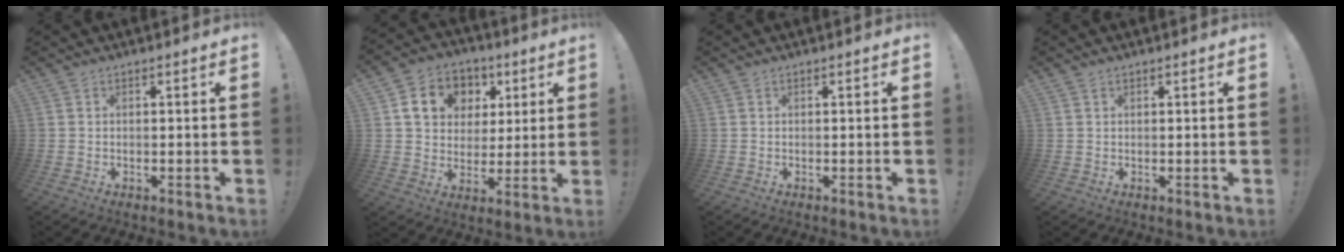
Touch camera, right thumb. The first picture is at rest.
{"total": 12.7, "force": [4.7, 10.6, 5.2], "torque": [-0.074, -0.015, 0.097]}
{"total": 0.0}
{"total": 0.6, "force": [0.5, 0.4, 0.1], "torque": [-0.003, 0.000, 0.009]}